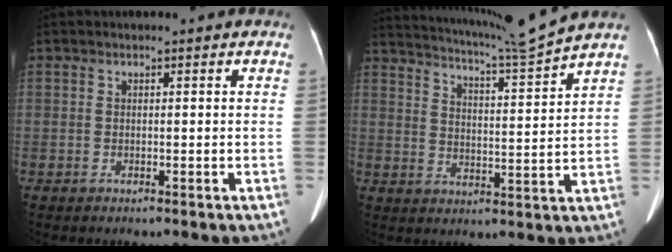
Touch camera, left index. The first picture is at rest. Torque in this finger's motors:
{"motor_torque": [-0.17, -0.58, -0.02, 0.02]}